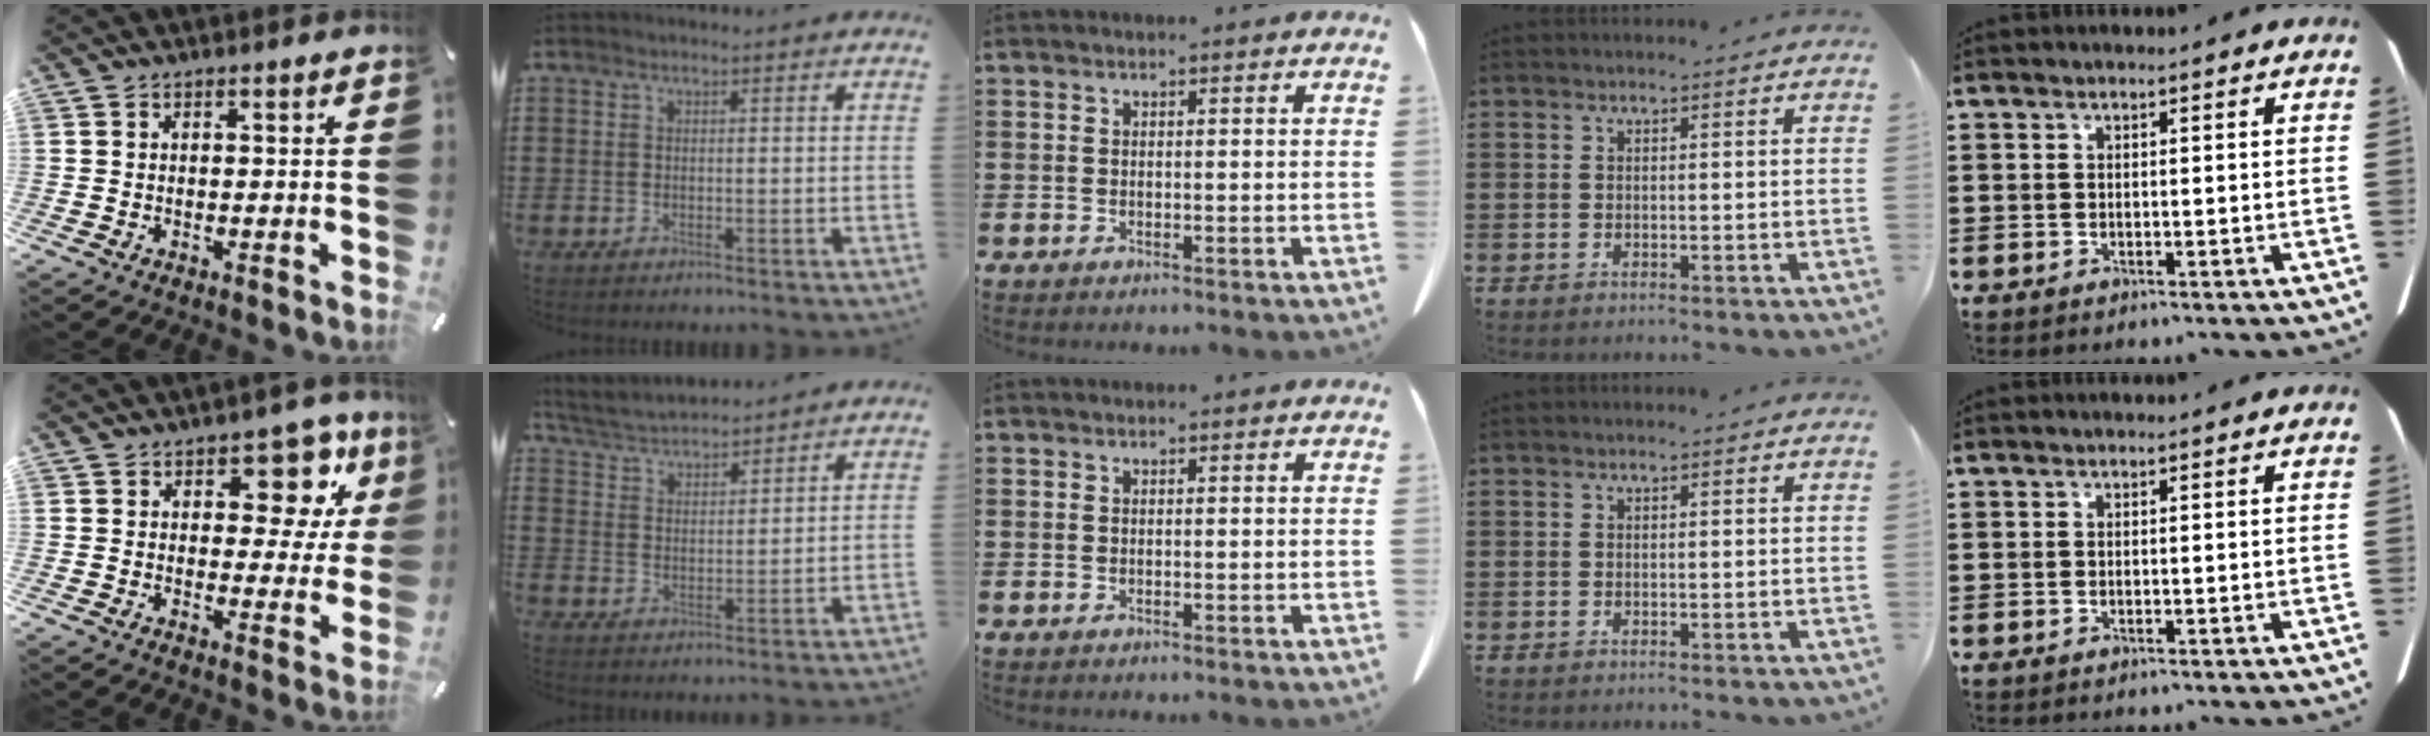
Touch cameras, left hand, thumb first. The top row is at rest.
{"thumb": {"total": 13.0, "force": [6.7, 7.1, 8.5], "torque": [-0.101, -0.038, 0.112]}, "index": {"total": 3.7, "force": [3.7, 0.3, 0.2], "torque": [-0.021, -0.017, 0.065]}}